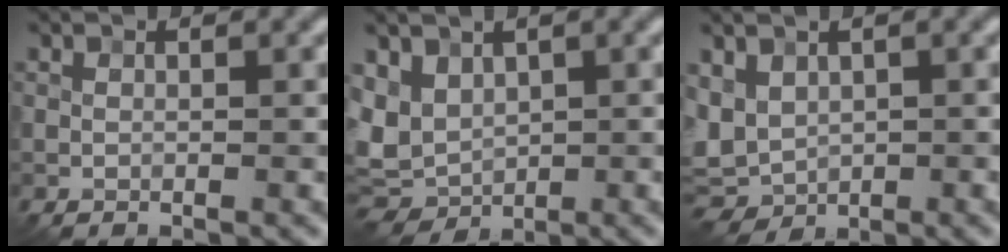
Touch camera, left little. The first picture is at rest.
{"total": 5.0, "force": [-0.2, 3.9, 3.2], "torque": [-0.065, -0.003, -0.002]}
{"total": 4.0, "force": [-0.4, 3.2, 2.4], "torque": [-0.058, 0.001, -0.009]}